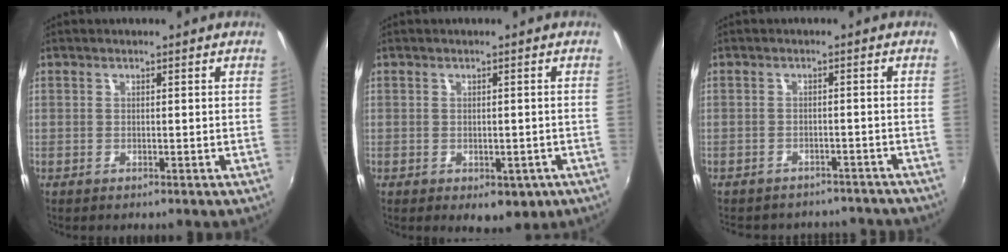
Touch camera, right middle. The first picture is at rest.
{"total": 5.0, "force": [-2.2, 3.3, 3.1], "torque": [-0.047, -0.015, -0.023]}
{"total": 11.5, "force": [-10.1, 4.4, 3.3], "torque": [-0.079, 0.000, -0.125]}